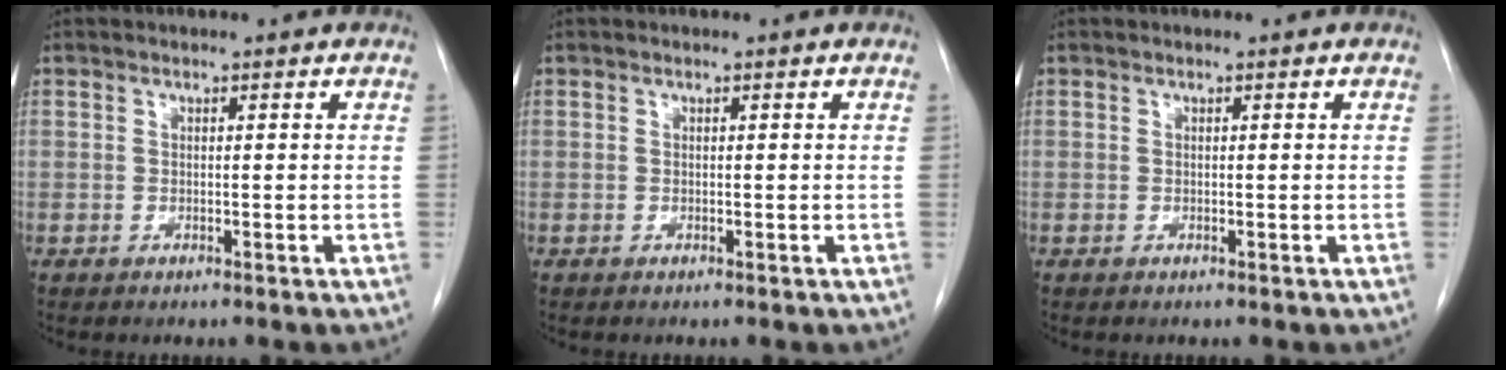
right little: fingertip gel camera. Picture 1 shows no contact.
{"total": 0.0}
{"total": 0.0}